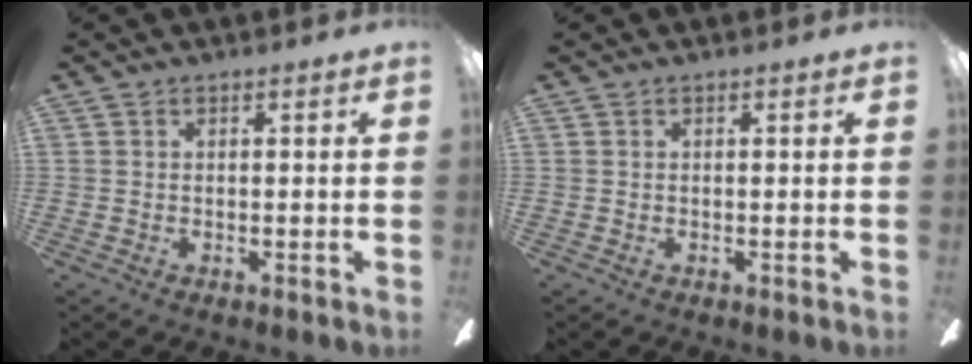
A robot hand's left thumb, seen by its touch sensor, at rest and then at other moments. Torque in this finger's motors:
{"motor_torque": [0.04, 0.00, -0.20, 0.24, -0.01]}